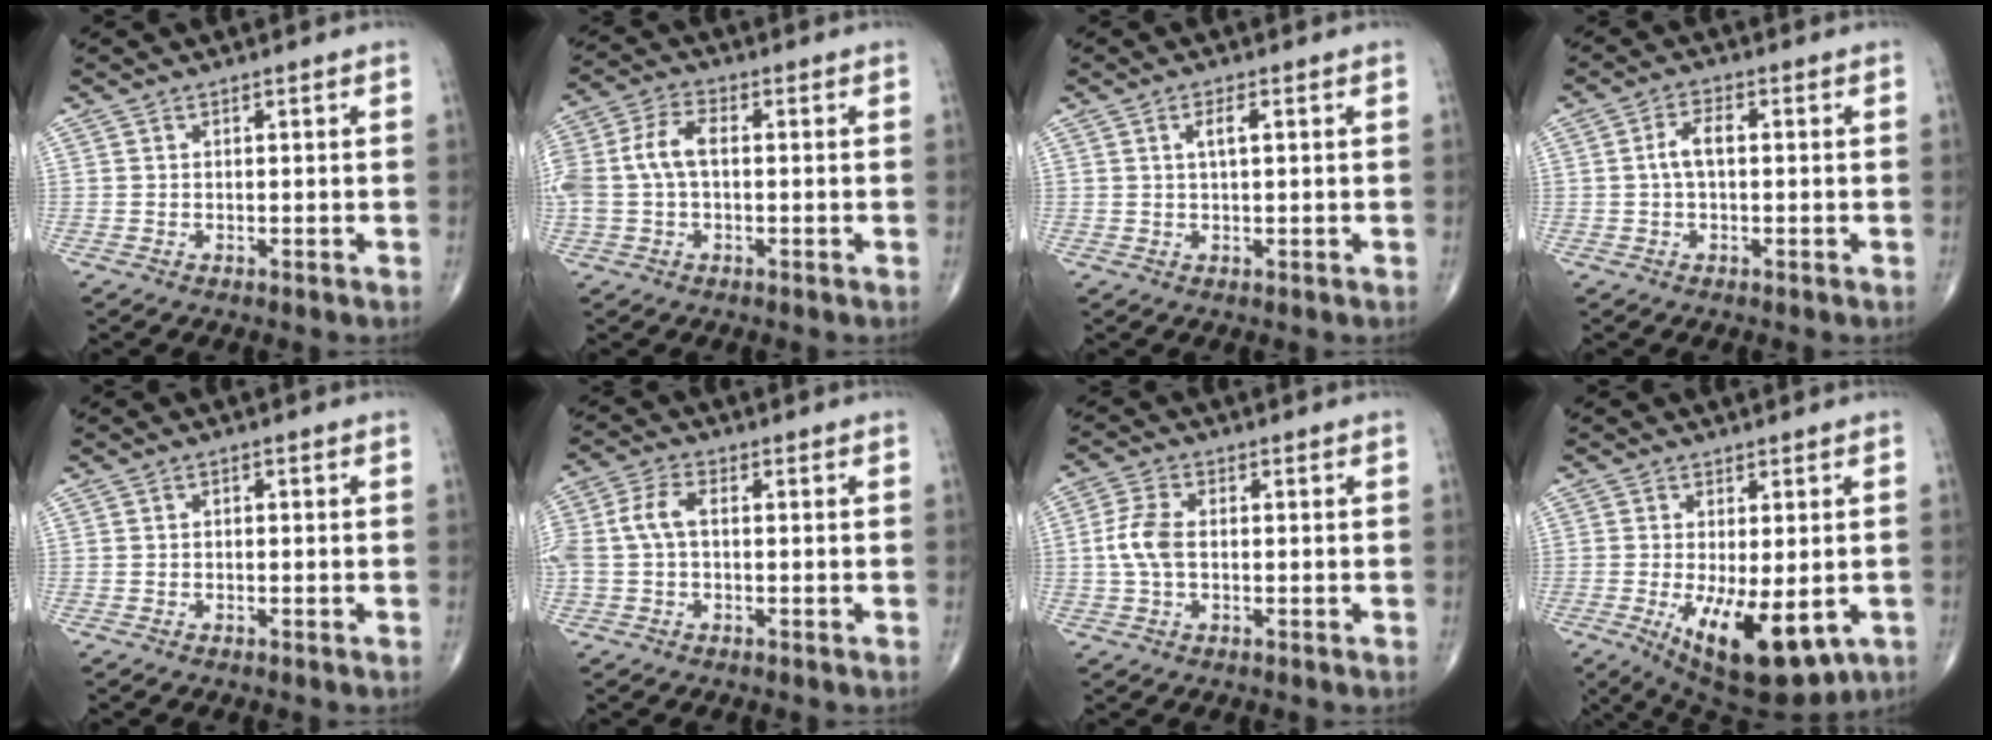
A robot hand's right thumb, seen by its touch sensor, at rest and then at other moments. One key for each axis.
{"total": 9.1, "fx": 0.3, "fy": 5.3, "fz": 7.5, "tx": -0.179, "ty": 0.027, "tz": 0.005}
{"total": 2.6, "fx": 0.7, "fy": 0.8, "fz": 2.4, "tx": -0.047, "ty": 0.003, "tz": 0.013}
{"total": 4.0, "fx": 0.1, "fy": 1.9, "fz": 3.5, "tx": -0.069, "ty": 0.014, "tz": -0.001}
{"total": 0.6, "fx": -0.1, "fy": 0.4, "fz": 0.4, "tx": -0.004, "ty": 0.002, "tz": -0.007}
{"total": 6.6, "fx": 0.1, "fy": 3.9, "fz": 5.3, "tx": -0.131, "ty": 0.025, "tz": 0.002}
{"total": 5.6, "fx": -0.1, "fy": 3.2, "fz": 4.6, "tx": -0.110, "ty": 0.012, "tz": -0.007}
{"total": 14.0, "fx": -4.2, "fy": 5.7, "fz": 12.1, "tx": -0.185, "ty": -0.022, "tz": -0.045}